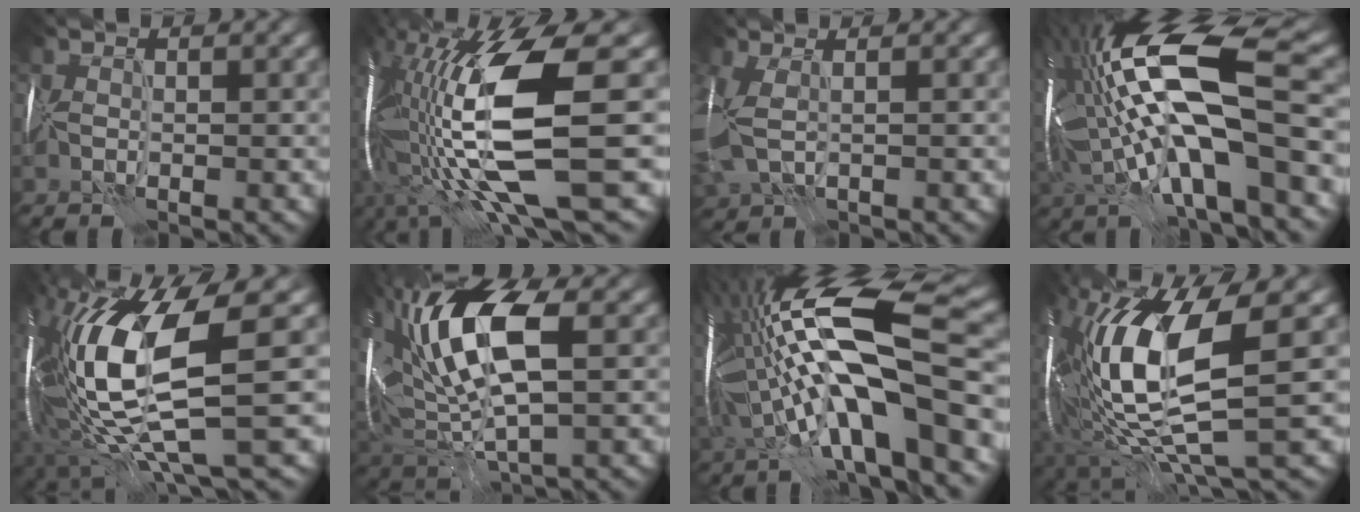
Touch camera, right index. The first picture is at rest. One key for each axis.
{"total": 16.2, "fx": -1.5, "fy": 4.7, "fz": 15.4, "tx": -0.313, "ty": -0.012, "tz": -0.012}
{"total": 4.3, "fx": -0.1, "fy": 2.3, "fz": 3.6, "tx": -0.102, "ty": -0.006, "tz": -0.005}
{"total": 15.3, "fx": 0.6, "fy": 5.4, "fz": 14.3, "tx": -0.268, "ty": 0.026, "tz": 0.006}
{"total": 14.4, "fx": -0.7, "fy": 4.0, "fz": 13.8, "tx": -0.282, "ty": 0.000, "tz": 0.001}
{"total": 11.0, "fx": 2.2, "fy": 5.2, "fz": 9.4, "tx": -0.192, "ty": 0.016, "tz": 0.038}
{"total": 16.7, "fx": -0.3, "fy": 5.4, "fz": 15.8, "tx": -0.274, "ty": 0.029, "tz": -0.004}
{"total": 12.7, "fx": 0.1, "fy": 3.8, "fz": 12.1, "tx": -0.240, "ty": -0.002, "tz": 0.004}